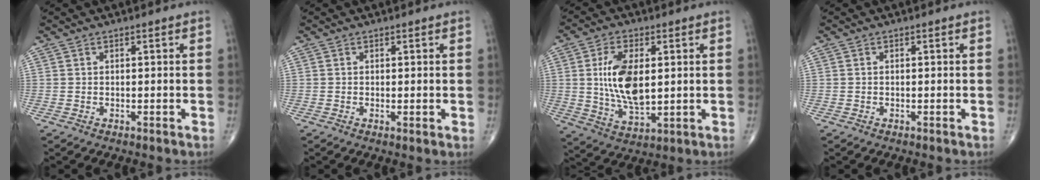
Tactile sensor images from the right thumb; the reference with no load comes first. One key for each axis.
{"total": 1.0, "fx": 0.2, "fy": 0.2, "fz": 0.9, "tx": -0.017, "ty": -0.004, "tz": 0.001}
{"total": 12.3, "fx": 1.5, "fy": 6.2, "fz": 10.5, "tx": -0.193, "ty": -0.014, "tz": 0.034}
{"total": 0.0}